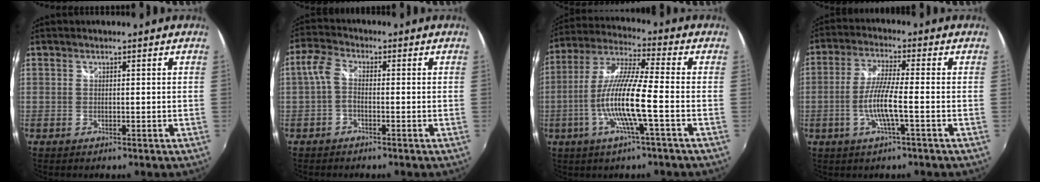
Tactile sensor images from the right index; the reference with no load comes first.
{"total": 3.7, "force": [-1.2, 2.0, 2.9], "torque": [-0.069, 0.011, -0.028]}
{"total": 12.9, "force": [-3.8, 0.2, 12.3], "torque": [-0.239, -0.003, -0.074]}
{"total": 7.2, "force": [-2.2, 0.1, 6.8], "torque": [-0.141, -0.002, -0.043]}